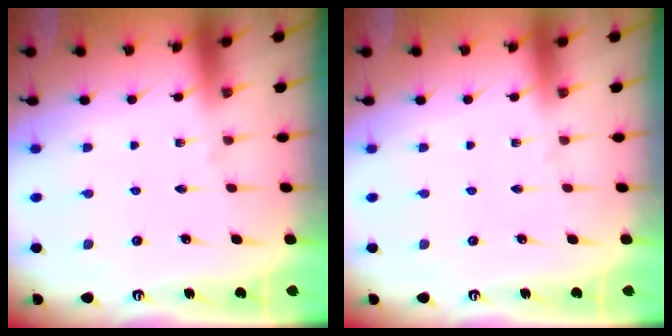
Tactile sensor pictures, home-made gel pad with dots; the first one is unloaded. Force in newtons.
{"total": 0.0}